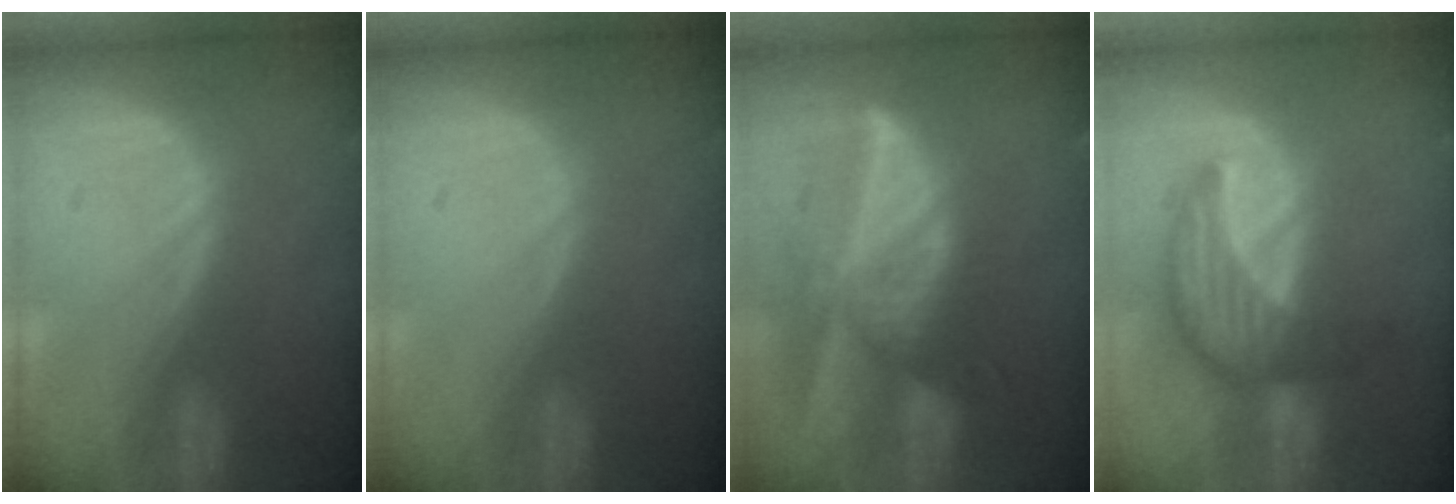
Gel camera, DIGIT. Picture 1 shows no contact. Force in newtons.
{"total": 0.0}
{"total": 9.6, "press": 8.4, "slide": 4.5}
{"total": 7.8, "press": 7.6, "slide": 1.8}